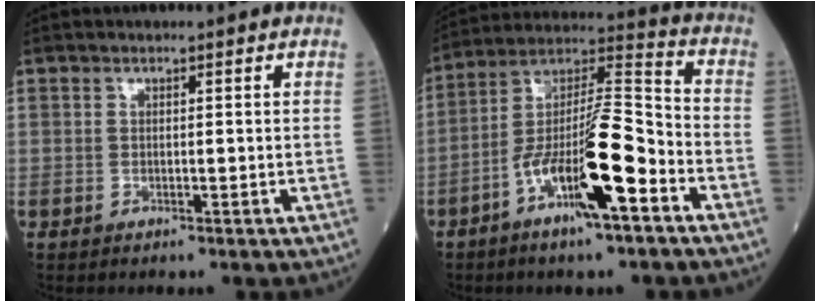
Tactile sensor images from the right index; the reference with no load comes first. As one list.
[{"total": 15.3, "force": [-6.5, 2.1, 13.7], "torque": [-0.252, 0.007, -0.111]}]